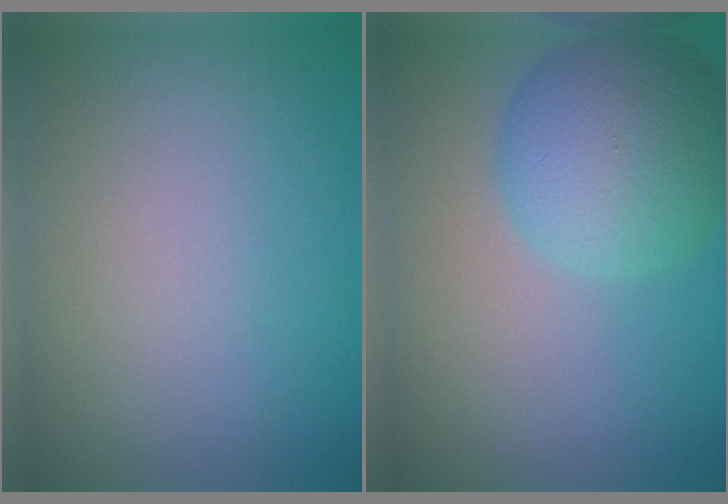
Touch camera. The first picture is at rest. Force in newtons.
{"total": 7.9, "press": 7.9, "slide": 0.2}